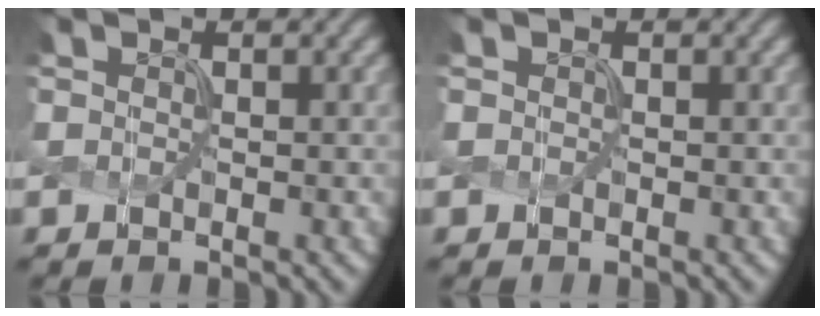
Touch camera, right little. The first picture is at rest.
{"total": 0.9, "force": [-0.4, -0.3, -0.7], "torque": [0.005, -0.001, 0.003]}